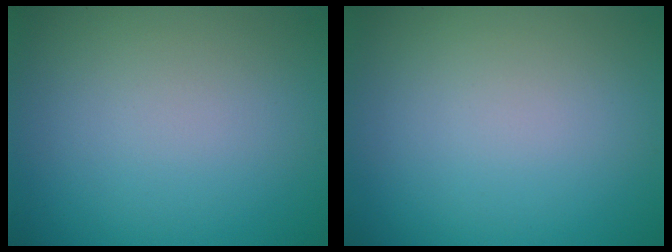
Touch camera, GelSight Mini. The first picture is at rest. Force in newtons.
{"total": 0.0}